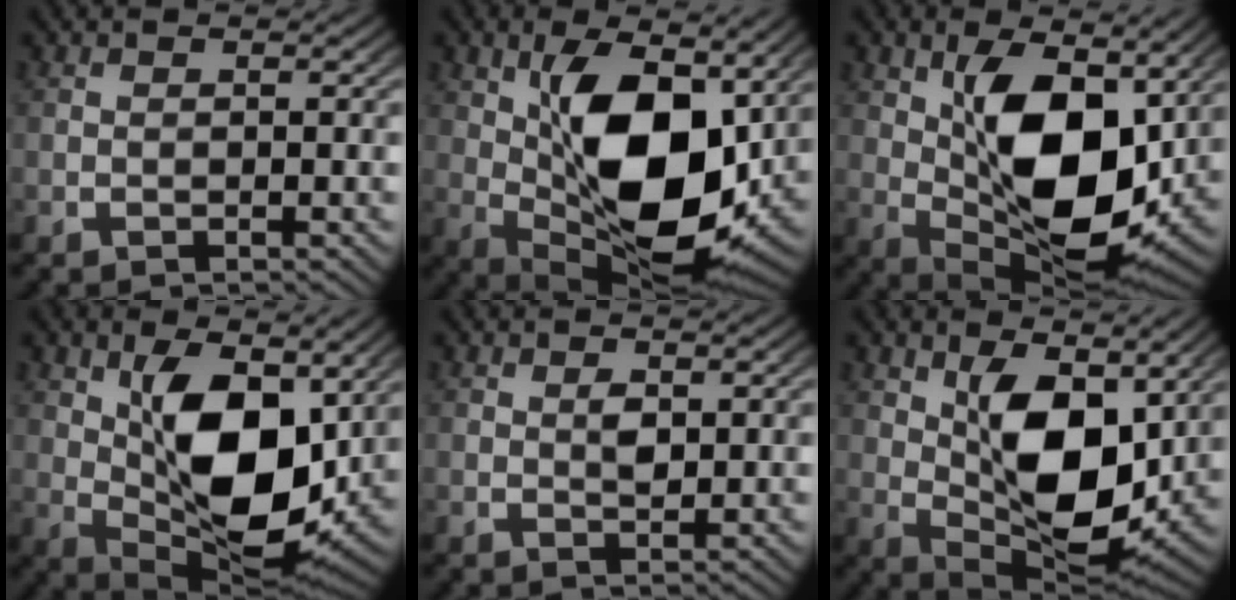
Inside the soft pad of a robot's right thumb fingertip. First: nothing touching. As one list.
[{"total": 16.2, "force": [-0.2, 8.9, 13.5], "torque": [-0.254, -0.047, 0.027]}, {"total": 14.5, "force": [0.0, 8.0, 12.1], "torque": [-0.228, -0.049, 0.028]}, {"total": 13.0, "force": [0.1, 7.2, 10.9], "torque": [-0.209, -0.049, 0.028]}, {"total": 1.3, "force": [0.5, 0.7, 1.0], "torque": [-0.022, -0.007, 0.013]}, {"total": 11.4, "force": [0.4, 6.2, 9.6], "torque": [-0.185, -0.048, 0.030]}]